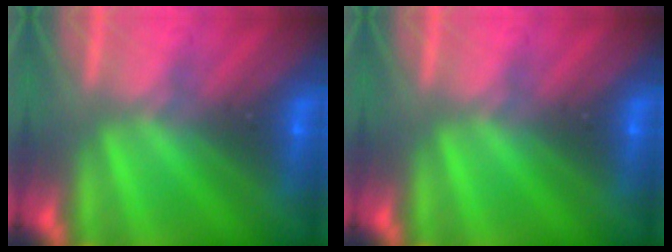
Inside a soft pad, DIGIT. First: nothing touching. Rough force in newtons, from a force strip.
{"total": 0.0}